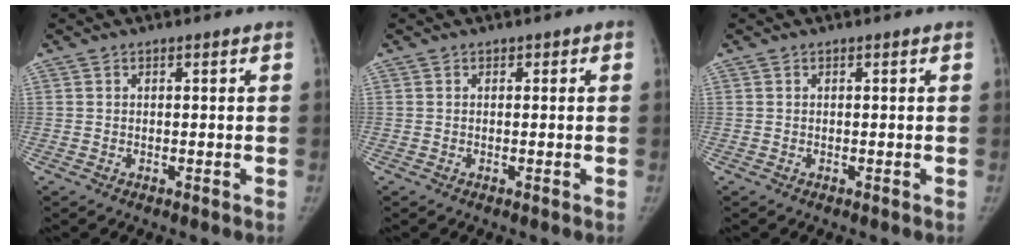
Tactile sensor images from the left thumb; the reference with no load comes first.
{"total": 0.7, "force": [0.2, 0.5, 0.4], "torque": [0.005, 0.002, -0.001]}
{"total": 0.0}